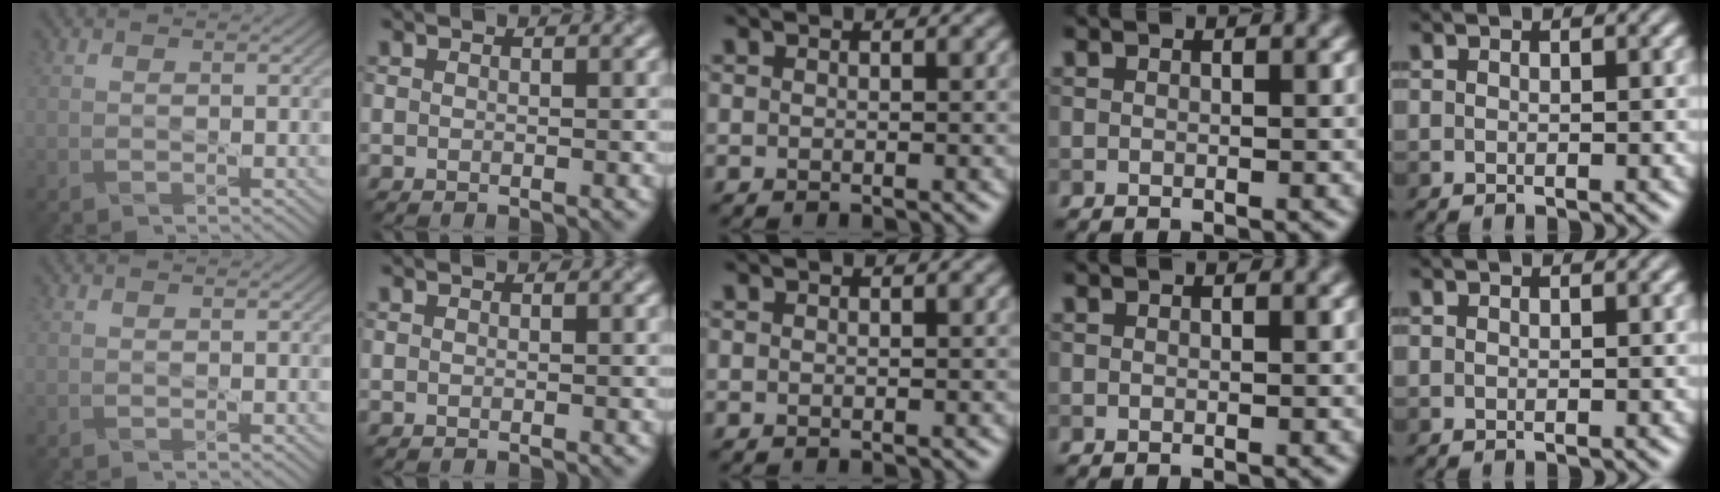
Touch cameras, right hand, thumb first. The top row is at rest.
{}